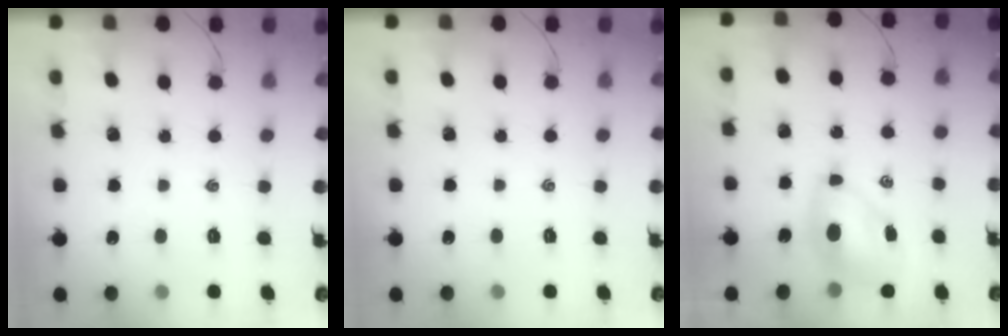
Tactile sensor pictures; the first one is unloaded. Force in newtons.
{"total": 1.1, "press": 0.9, "slide": 0.5}
{"total": 7.1, "press": 7.0, "slide": 1.1}